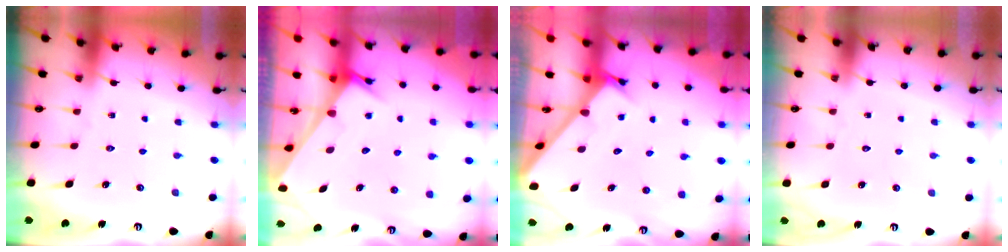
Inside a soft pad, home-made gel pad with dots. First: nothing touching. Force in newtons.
{"total": 2.4, "press": 2.4, "slide": 0.1}
{"total": 2.4, "press": 2.4, "slide": 0.1}
{"total": 1.5, "press": 1.5, "slide": 0.1}